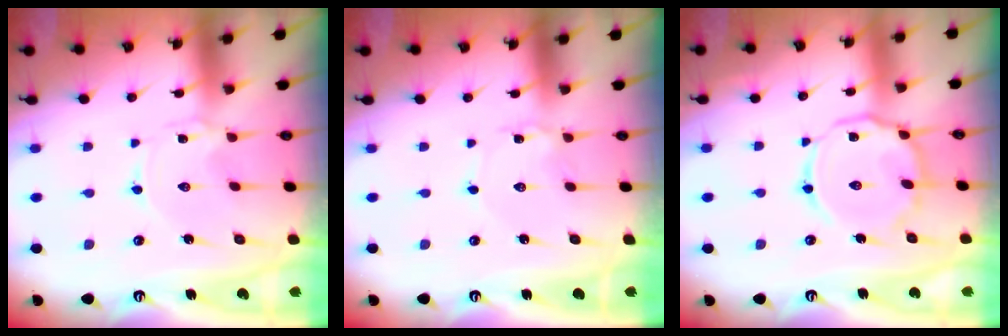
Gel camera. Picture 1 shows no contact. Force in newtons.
{"total": 1.4, "press": 1.4, "slide": 0.1}
{"total": 11.2, "press": 11.2, "slide": 0.7}